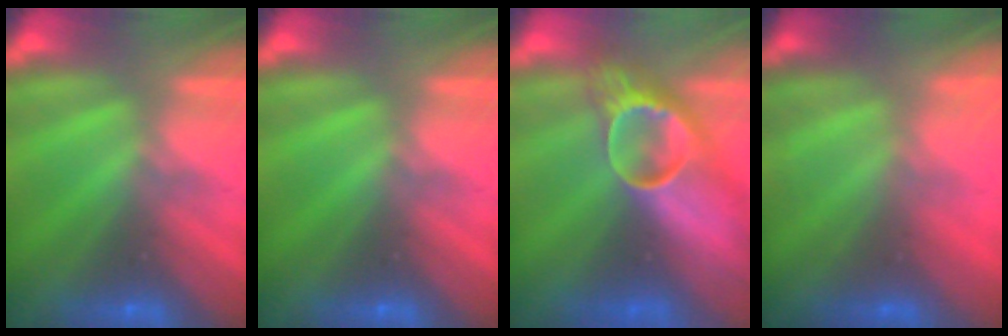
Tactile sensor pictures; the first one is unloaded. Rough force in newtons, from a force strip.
{"total": 0.0}
{"total": 6.2}
{"total": 2.2}